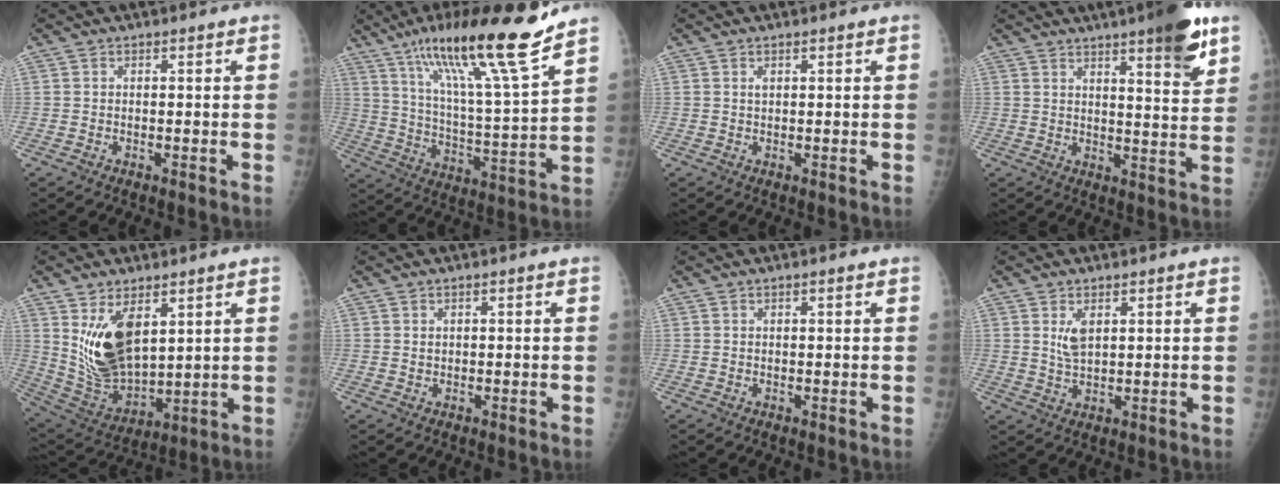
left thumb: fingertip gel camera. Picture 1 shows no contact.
{"total": 20.7, "force": [14.8, 1.2, 14.5], "torque": [-0.225, -0.067, 0.252]}
{"total": 0.8, "force": [0.5, 0.3, 0.6], "torque": [-0.012, 0.002, 0.011]}
{"total": 15.8, "force": [10.1, 2.0, 12.0], "torque": [-0.152, -0.059, 0.148]}
{"total": 14.0, "force": [5.2, 7.5, 10.7], "torque": [-0.173, -0.034, 0.123]}
{"total": 0.7, "force": [0.4, 0.4, 0.4], "torque": [-0.002, -0.003, 0.008]}
{"total": 0.7, "force": [0.5, 0.1, 0.5], "torque": [-0.008, 0.000, 0.008]}
{"total": 5.2, "force": [2.2, 2.5, 4.0], "torque": [-0.071, -0.017, 0.051]}